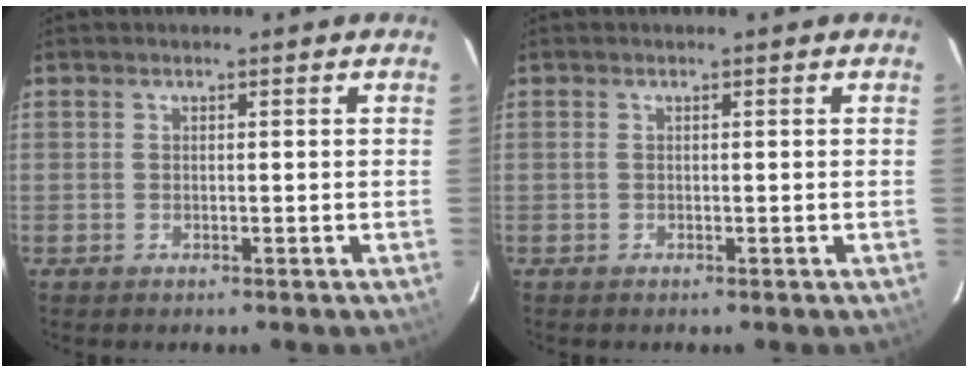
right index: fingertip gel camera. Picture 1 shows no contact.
{"total": 0.0}